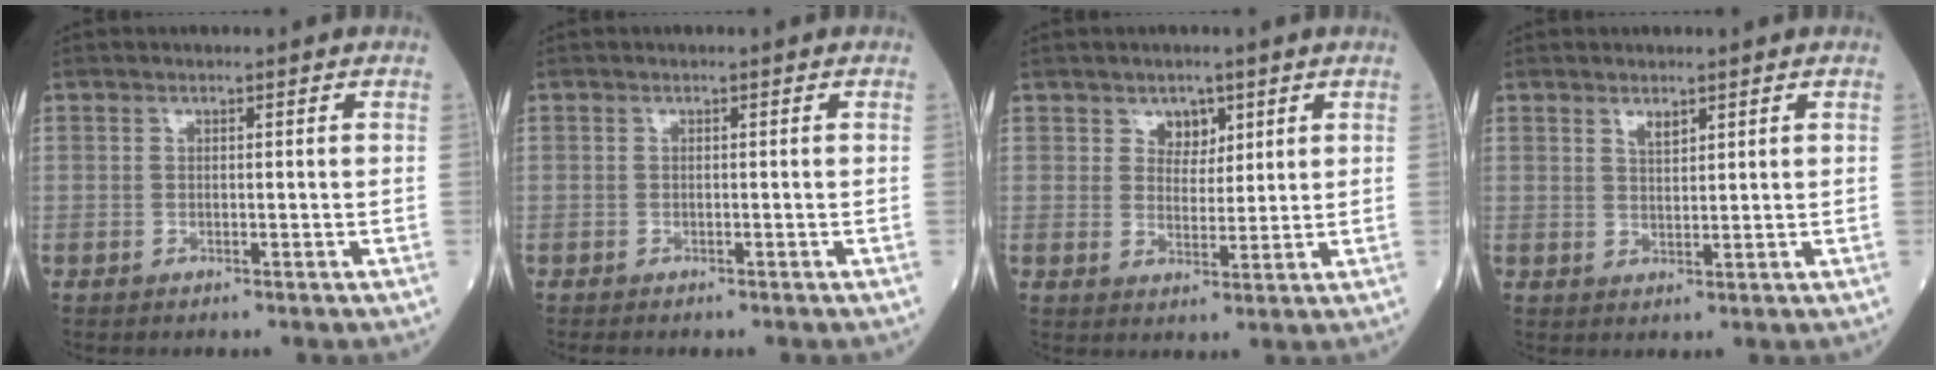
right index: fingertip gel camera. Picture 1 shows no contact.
{"total": 0.9, "force": [-0.8, 0.2, 0.3], "torque": [-0.008, -0.001, -0.011]}
{"total": 3.3, "force": [2.0, 2.2, 1.4], "torque": [-0.020, -0.001, 0.035]}
{"total": 1.9, "force": [1.4, 0.5, 1.2], "torque": [-0.028, -0.005, 0.030]}